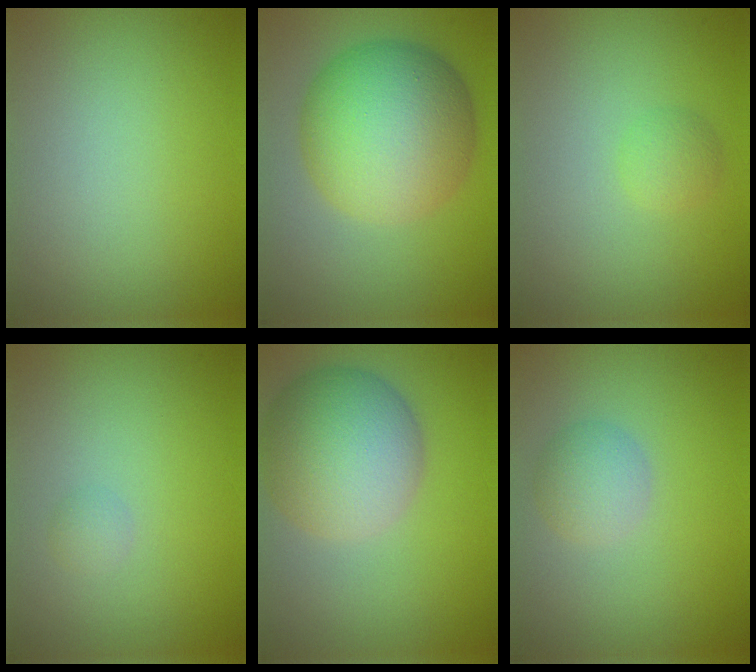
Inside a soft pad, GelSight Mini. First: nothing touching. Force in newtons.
{"total": 10.8, "press": 10.8, "slide": 0.2}
{"total": 1.3, "press": 1.3, "slide": 0.0}
{"total": 0.7, "press": 0.7, "slide": 0.0}
{"total": 8.0, "press": 8.0, "slide": 0.5}
{"total": 2.3, "press": 2.3, "slide": 0.1}